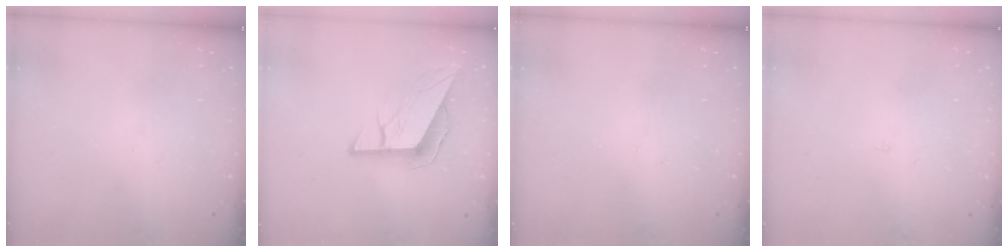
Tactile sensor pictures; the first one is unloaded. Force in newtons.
{"total": 10.7, "press": 10.2, "slide": 3.3}
{"total": 0.0}
{"total": 1.8, "press": 1.8, "slide": 0.1}